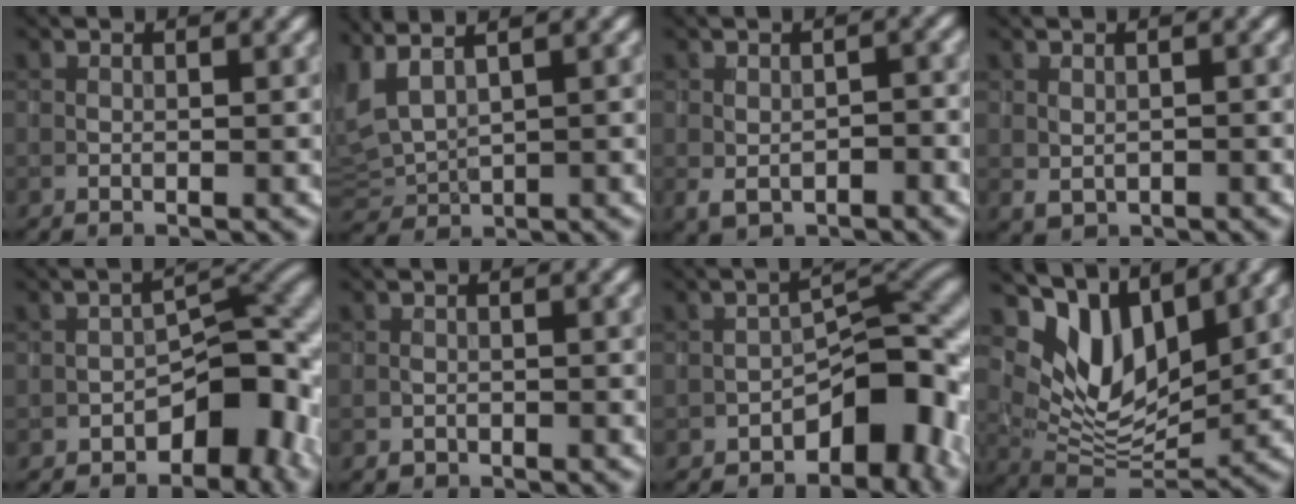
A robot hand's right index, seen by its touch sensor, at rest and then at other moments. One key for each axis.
{"total": 3.7, "fx": 2.1, "fy": 1.6, "fz": 2.6, "tx": -0.077, "ty": 0.011, "tz": 0.048}
{"total": 2.9, "fx": -1.2, "fy": 1.8, "fz": 1.9, "tx": -0.028, "ty": -0.005, "tz": -0.016}
{"total": 1.1, "fx": -0.1, "fy": 0.8, "fz": 0.7, "tx": -0.013, "ty": -0.006, "tz": 0.004}
{"total": 6.9, "fx": -3.7, "fy": 3.6, "fz": 4.5, "tx": -0.032, "ty": 0.018, "tz": -0.063}
{"total": 0.8, "fx": -0.5, "fy": 0.5, "fz": 0.0, "tx": 0.003, "ty": -0.002, "tz": -0.008}
{"total": 8.0, "fx": -4.4, "fy": 3.9, "fz": 5.4, "tx": -0.045, "ty": 0.019, "tz": -0.081}
{"total": 8.4, "fx": 4.4, "fy": 4.5, "fz": 5.6, "tx": -0.111, "ty": -0.010, "tz": 0.080}